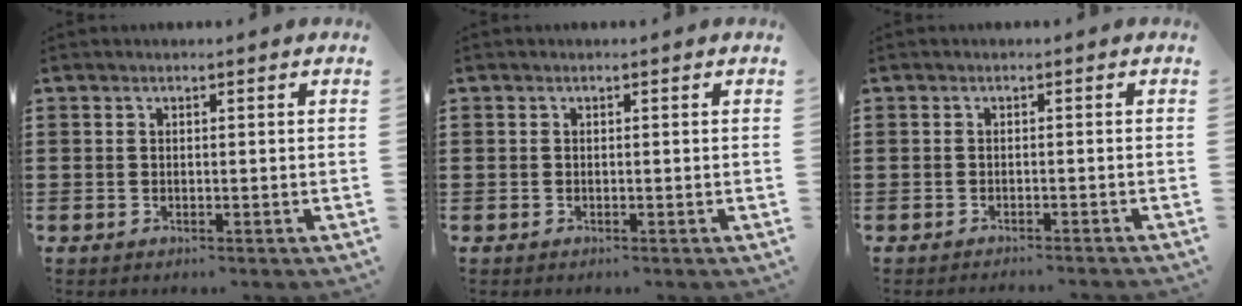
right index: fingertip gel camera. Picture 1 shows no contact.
{"total": 0.0}
{"total": 1.4, "force": [-1.4, -0.4, 0.2], "torque": [-0.006, -0.001, -0.027]}